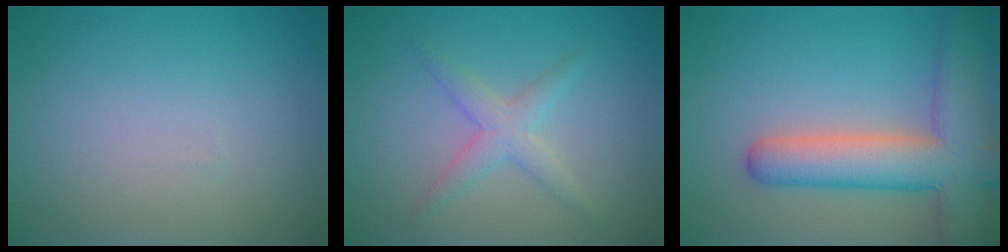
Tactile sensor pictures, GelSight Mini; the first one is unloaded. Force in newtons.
{"total": 2.3, "press": 2.3, "slide": 0.1}
{"total": 8.0, "press": 8.0, "slide": 0.7}